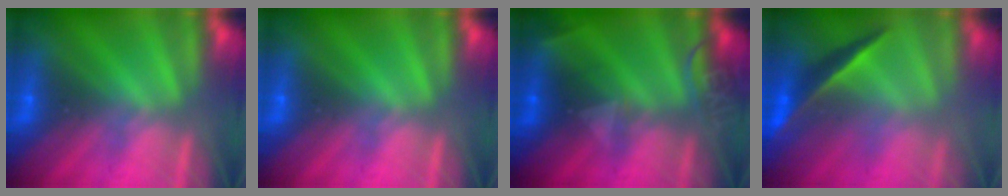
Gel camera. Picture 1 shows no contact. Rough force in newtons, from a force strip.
{"total": 0.0}
{"total": 2.2}
{"total": 1.9}